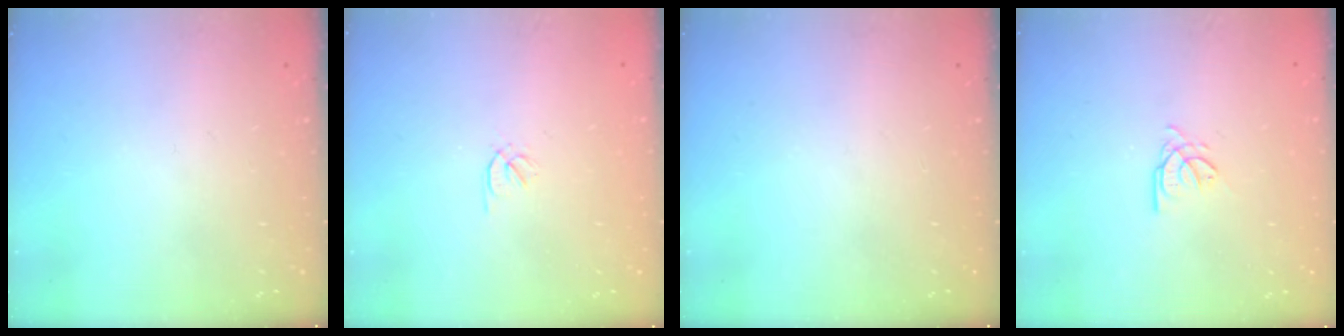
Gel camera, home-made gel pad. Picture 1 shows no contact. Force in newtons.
{"total": 0.5, "press": 0.4, "slide": 0.4}
{"total": 0.0}
{"total": 3.1, "press": 3.1, "slide": 0.2}